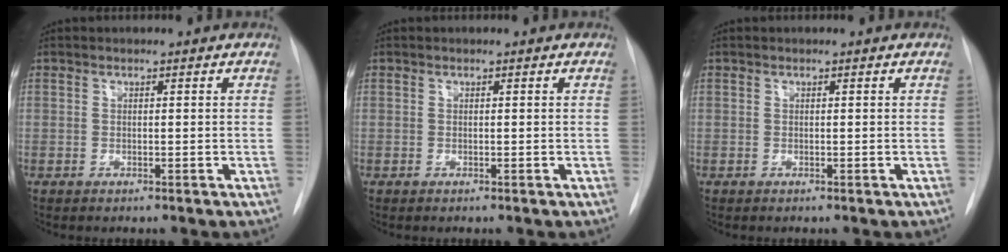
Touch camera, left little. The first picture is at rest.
{"total": 0.0}
{"total": 0.0}